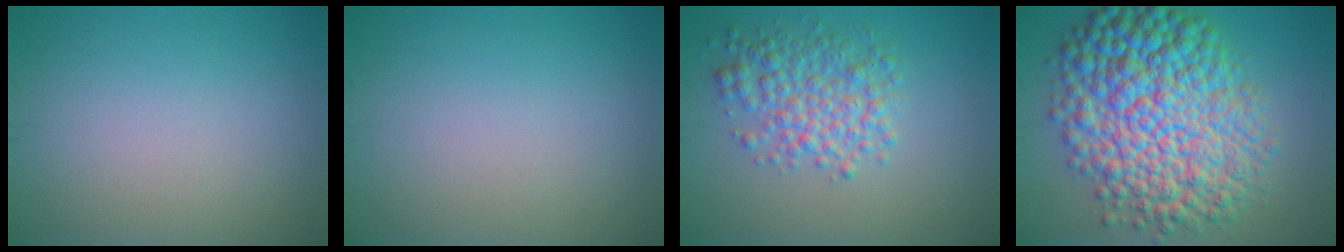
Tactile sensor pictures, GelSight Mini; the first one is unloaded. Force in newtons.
{"total": 0.0}
{"total": 4.5, "press": 4.5, "slide": 0.1}
{"total": 13.6, "press": 13.6, "slide": 0.1}